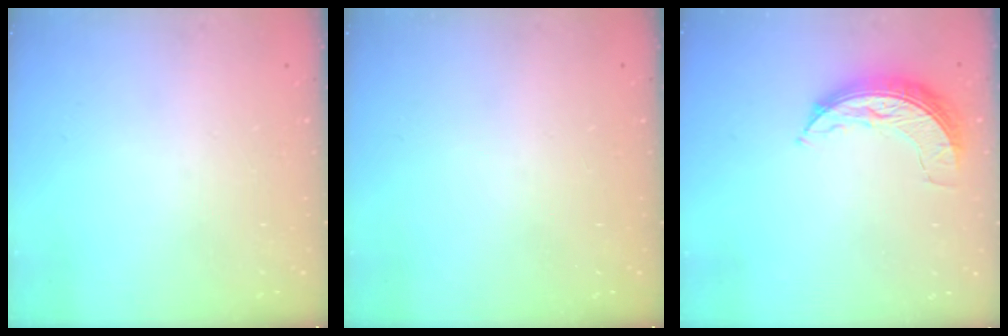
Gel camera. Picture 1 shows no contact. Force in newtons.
{"total": 0.0}
{"total": 8.3, "press": 8.3, "slide": 0.5}